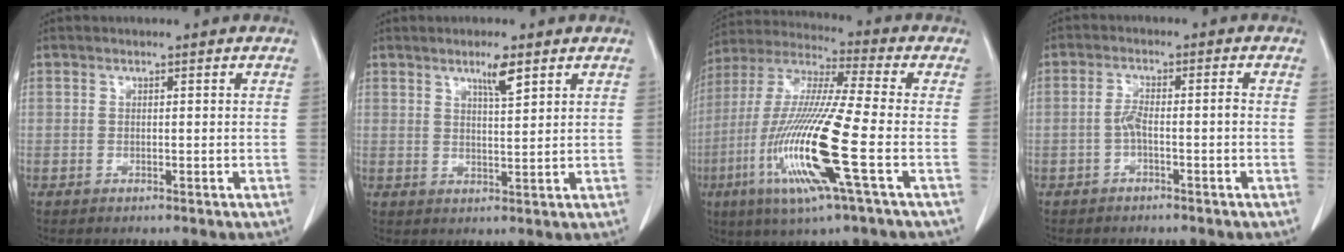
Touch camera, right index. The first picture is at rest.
{"total": 3.6, "force": [2.4, 0.2, 2.7], "torque": [-0.049, -0.004, 0.041]}
{"total": 17.9, "force": [-5.4, 0.0, 17.1], "torque": [-0.358, -0.021, -0.108]}
{"total": 2.9, "force": [-1.0, 0.5, 2.7], "torque": [-0.050, 0.008, -0.018]}